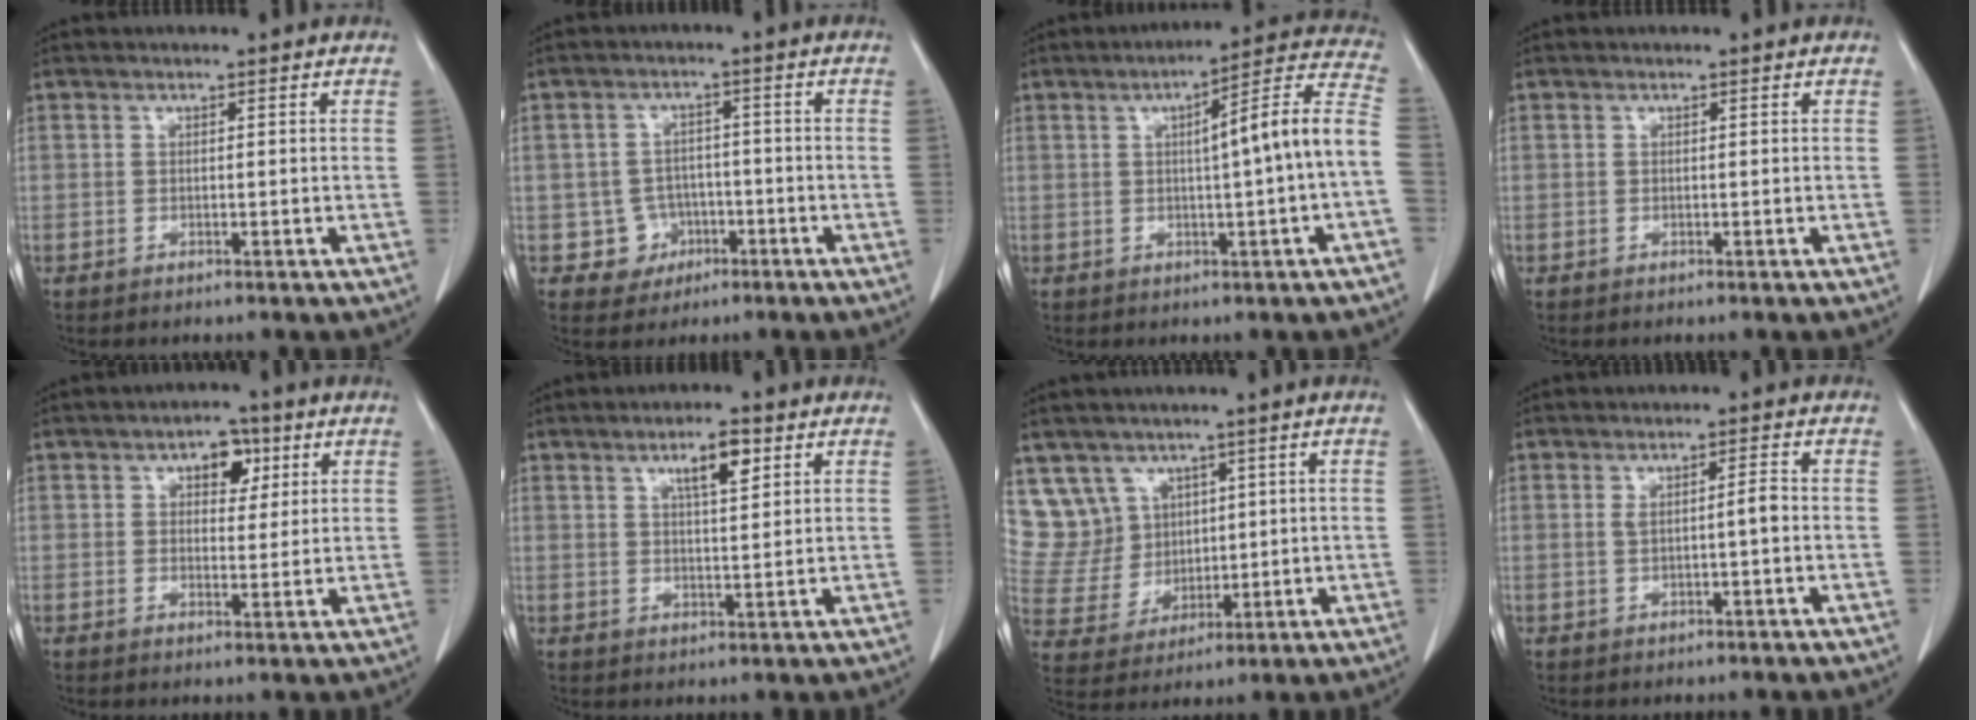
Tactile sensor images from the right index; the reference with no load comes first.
{"total": 4.6, "force": [-1.6, 4.3, 0.1], "torque": [0.004, 0.014, -0.017]}
{"total": 12.4, "force": [-0.2, -0.2, 12.4], "torque": [-0.172, 0.028, -0.006]}
{"total": 0.0}
{"total": 4.8, "force": [2.2, 2.8, 3.2], "torque": [-0.045, 0.011, 0.030]}
{"total": 5.1, "force": [2.7, 1.1, 4.2], "torque": [-0.075, -0.001, 0.045]}
{"total": 8.5, "force": [5.0, 6.9, 0.4], "torque": [-0.022, 0.030, 0.116]}
{"total": 2.4, "force": [-0.1, 0.2, 2.3], "torque": [-0.042, 0.004, 0.002]}